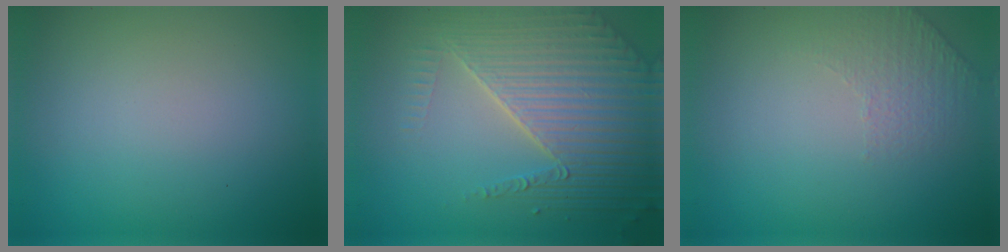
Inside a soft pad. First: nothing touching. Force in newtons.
{"total": 6.7, "press": 5.3, "slide": 4.1}
{"total": 1.3, "press": 0.8, "slide": 1.1}